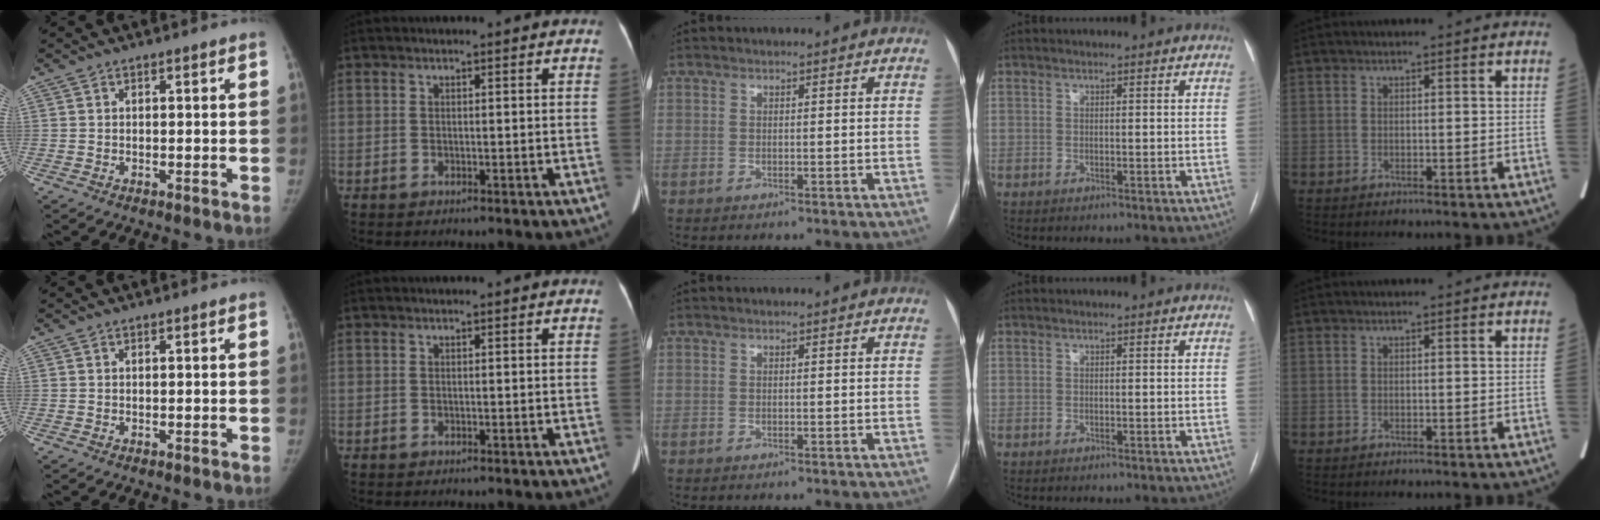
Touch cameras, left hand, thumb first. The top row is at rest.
{}